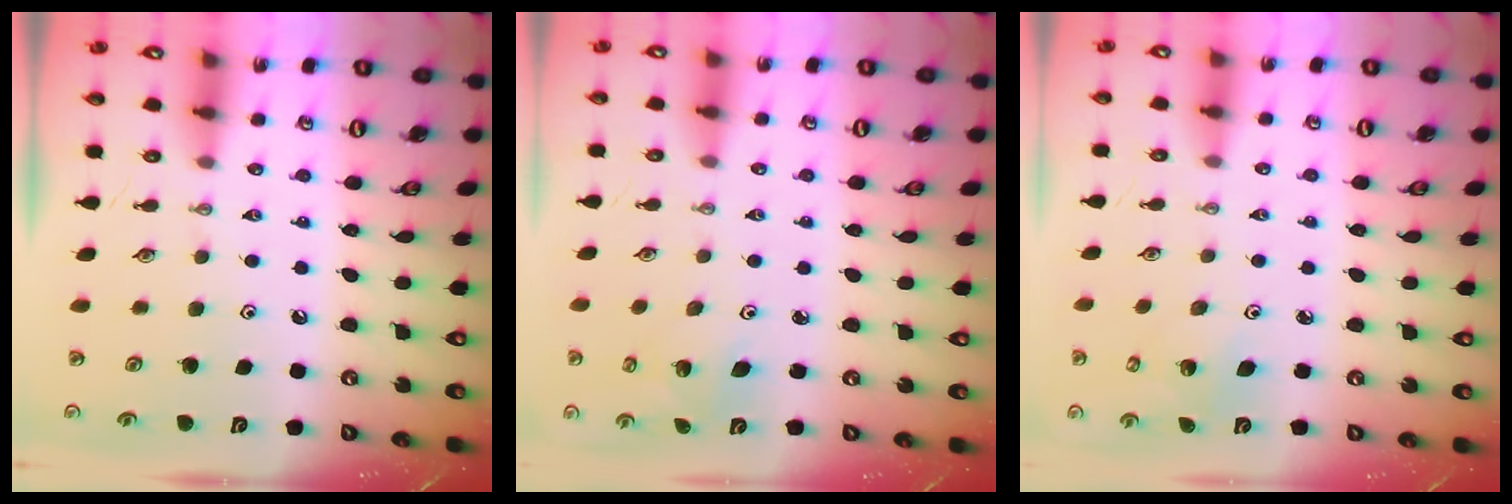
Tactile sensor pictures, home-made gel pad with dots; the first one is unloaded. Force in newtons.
{"total": 3.2, "press": 3.1, "slide": 0.3}
{"total": 4.1, "press": 4.1, "slide": 0.2}